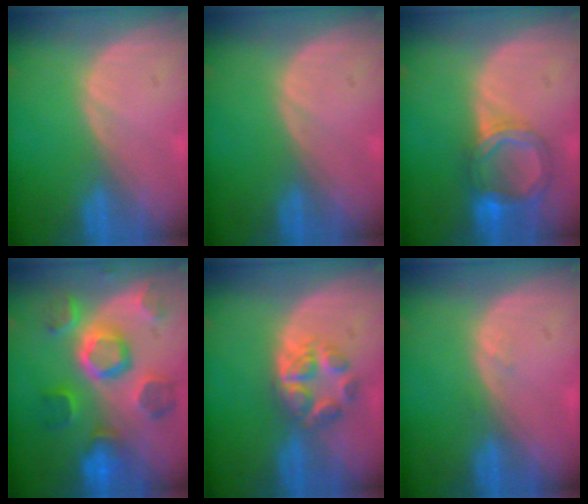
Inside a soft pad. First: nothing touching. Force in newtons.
{"total": 0.0}
{"total": 6.4, "press": 5.8, "slide": 2.7}
{"total": 10.9, "press": 9.7, "slide": 4.9}
{"total": 5.4, "press": 5.2, "slide": 1.5}
{"total": 0.7, "press": 0.6, "slide": 0.3}